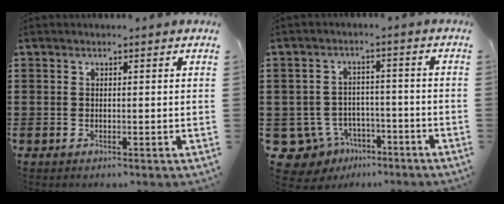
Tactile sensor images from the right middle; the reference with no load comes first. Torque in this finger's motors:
{"motor_torque": [2.14, 0.00, 0.08, 0.00]}